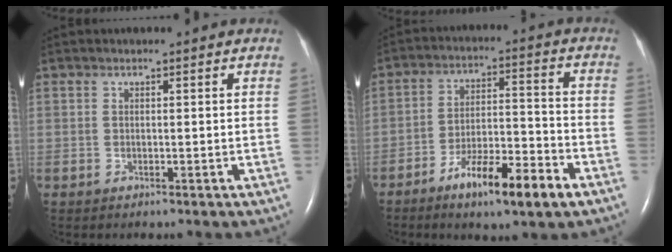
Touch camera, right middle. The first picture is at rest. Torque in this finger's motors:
{"motor_torque": [1.17, -0.97, 0.35, 0.10]}